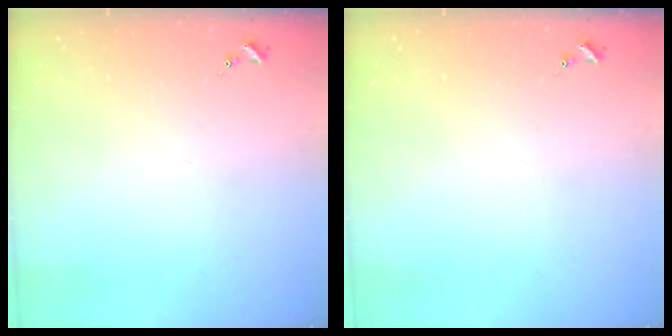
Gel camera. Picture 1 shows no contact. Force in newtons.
{"total": 0.0}